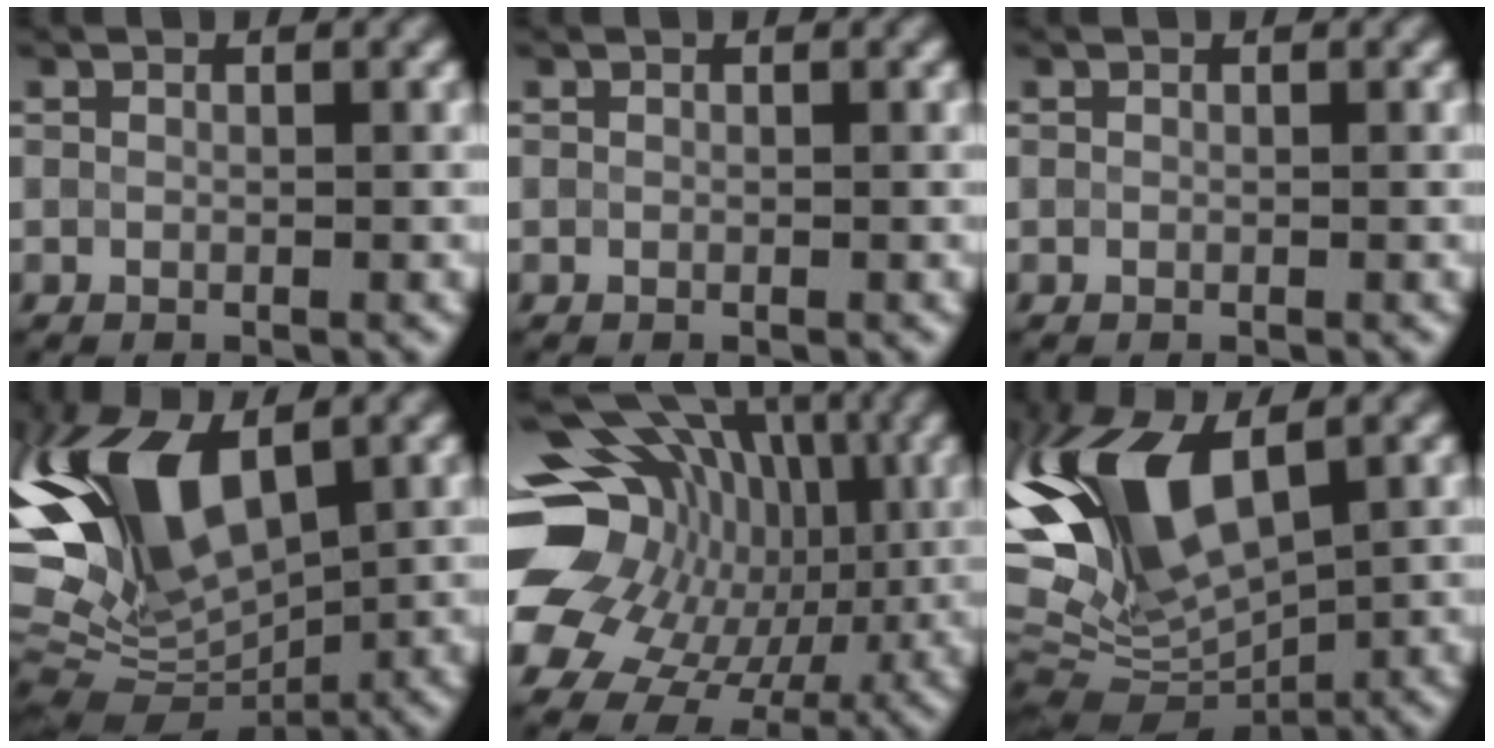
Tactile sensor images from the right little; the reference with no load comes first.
{"total": 0.0}
{"total": 0.0}
{"total": 11.8, "force": [3.1, 5.5, 10.0], "torque": [-0.211, 0.014, 0.049]}
{"total": 17.6, "force": [0.4, 14.6, 9.9], "torque": [-0.181, 0.021, 0.007]}
{"total": 10.5, "force": [2.4, 4.7, 9.1], "torque": [-0.198, 0.008, 0.040]}